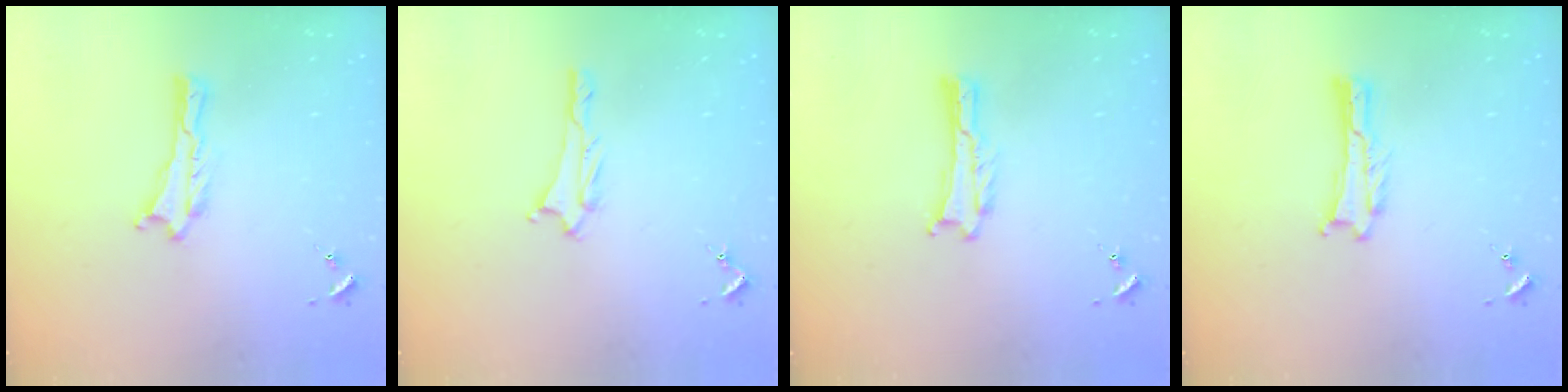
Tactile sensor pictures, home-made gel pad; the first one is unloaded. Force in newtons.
{"total": 0.8, "press": 0.8, "slide": 0.1}
{"total": 0.0}
{"total": 0.0}